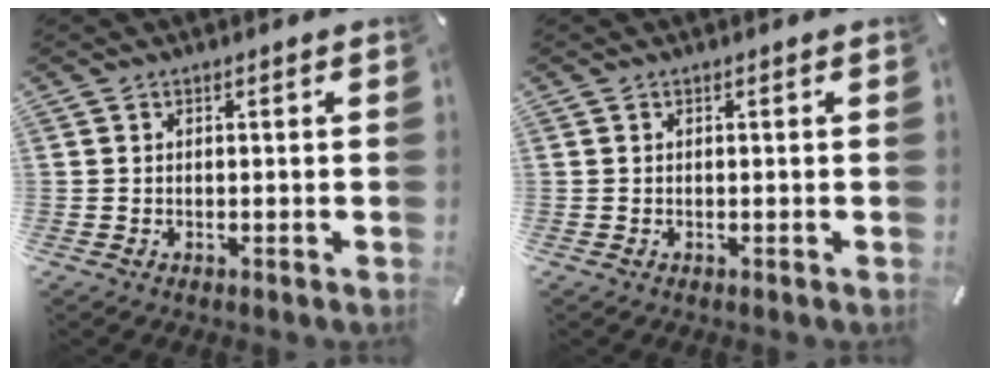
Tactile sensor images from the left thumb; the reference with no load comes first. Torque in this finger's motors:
{"motor_torque": [0.11, 0.11, 0.00, 0.00, -0.10]}